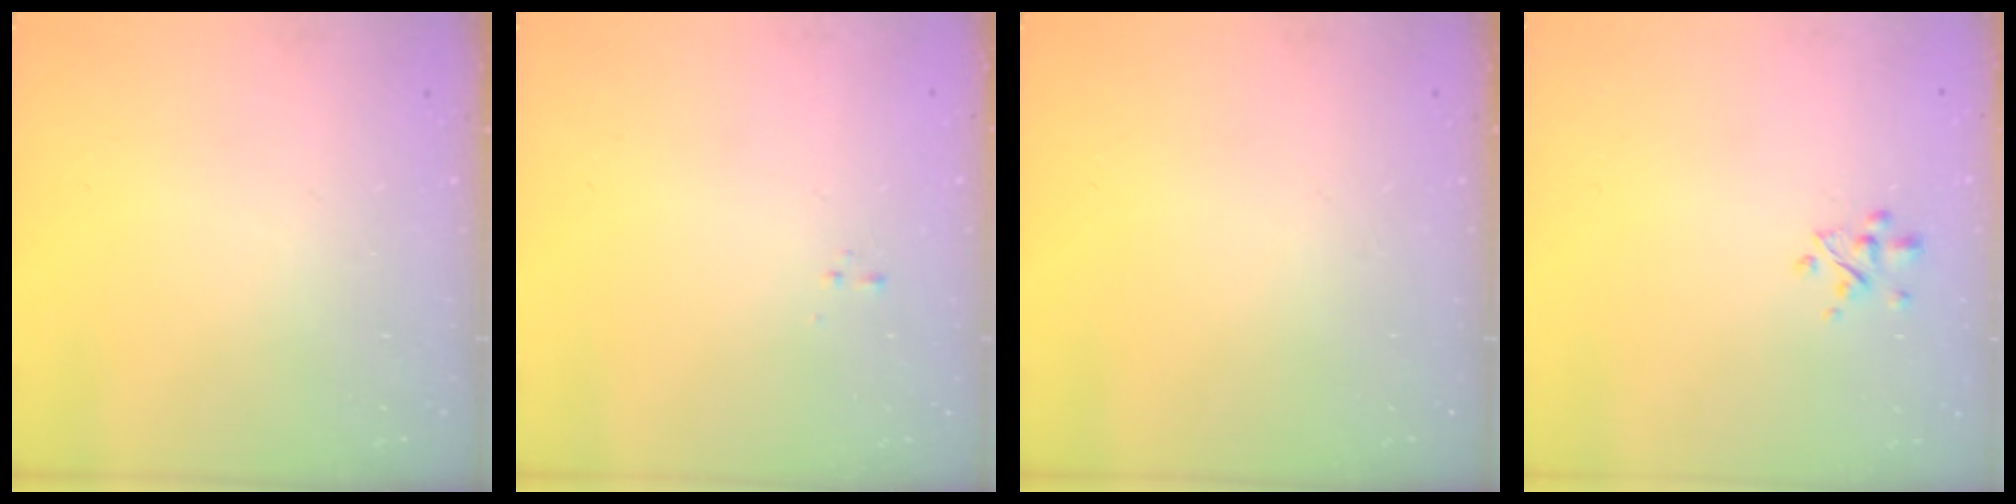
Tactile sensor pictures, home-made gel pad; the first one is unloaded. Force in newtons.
{"total": 0.0}
{"total": 0.0}
{"total": 2.3, "press": 2.3, "slide": 0.3}